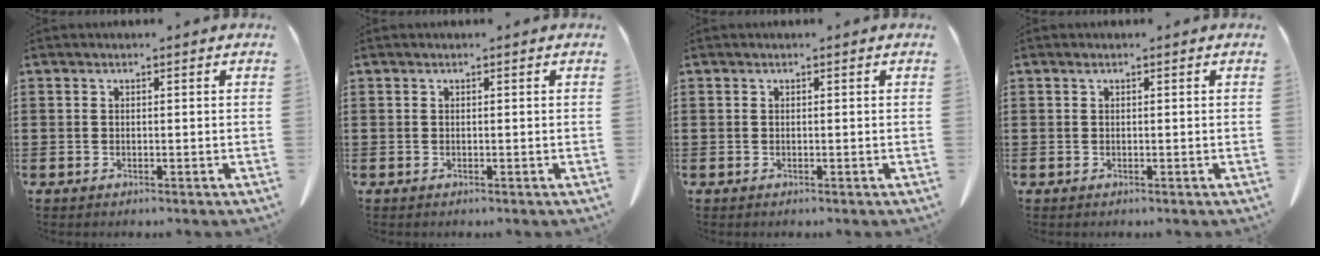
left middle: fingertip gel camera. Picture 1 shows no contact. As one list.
[{"total": 0.0}, {"total": 0.0}, {"total": 0.0}]